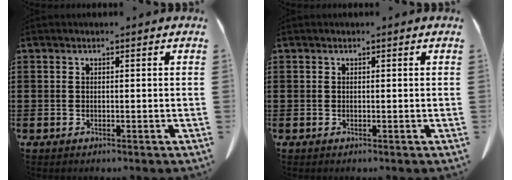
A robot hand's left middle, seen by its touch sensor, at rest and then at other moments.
{"total": 0.0}